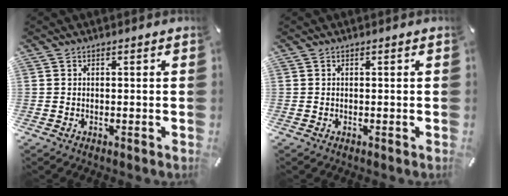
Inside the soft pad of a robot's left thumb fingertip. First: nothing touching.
{"total": 0.0}